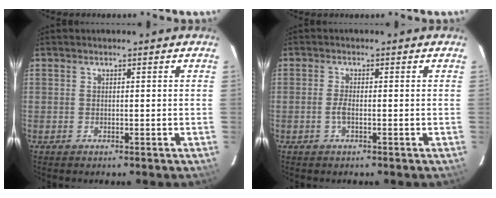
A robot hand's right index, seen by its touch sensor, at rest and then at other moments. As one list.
[{"total": 1.8, "force": [-0.7, 0.2, 1.7], "torque": [-0.036, -0.001, -0.015]}]